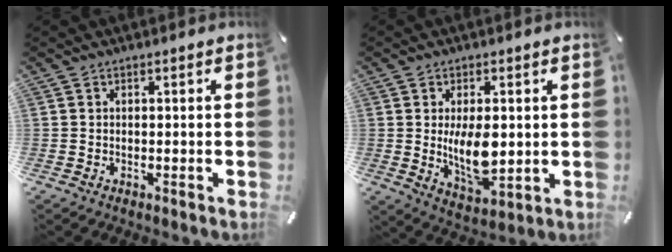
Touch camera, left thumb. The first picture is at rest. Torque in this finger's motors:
{"motor_torque": [1.49, 2.19, 0.28, -0.14, 0.34]}